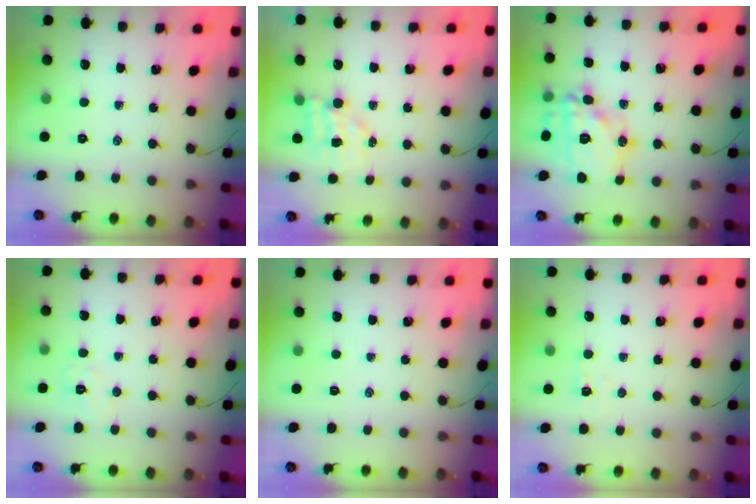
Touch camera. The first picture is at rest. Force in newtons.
{"total": 4.5, "press": 4.5, "slide": 0.5}
{"total": 17.9, "press": 17.8, "slide": 1.3}
{"total": 5.4, "press": 5.2, "slide": 1.1}
{"total": 0.0}
{"total": 2.2, "press": 2.0, "slide": 0.8}